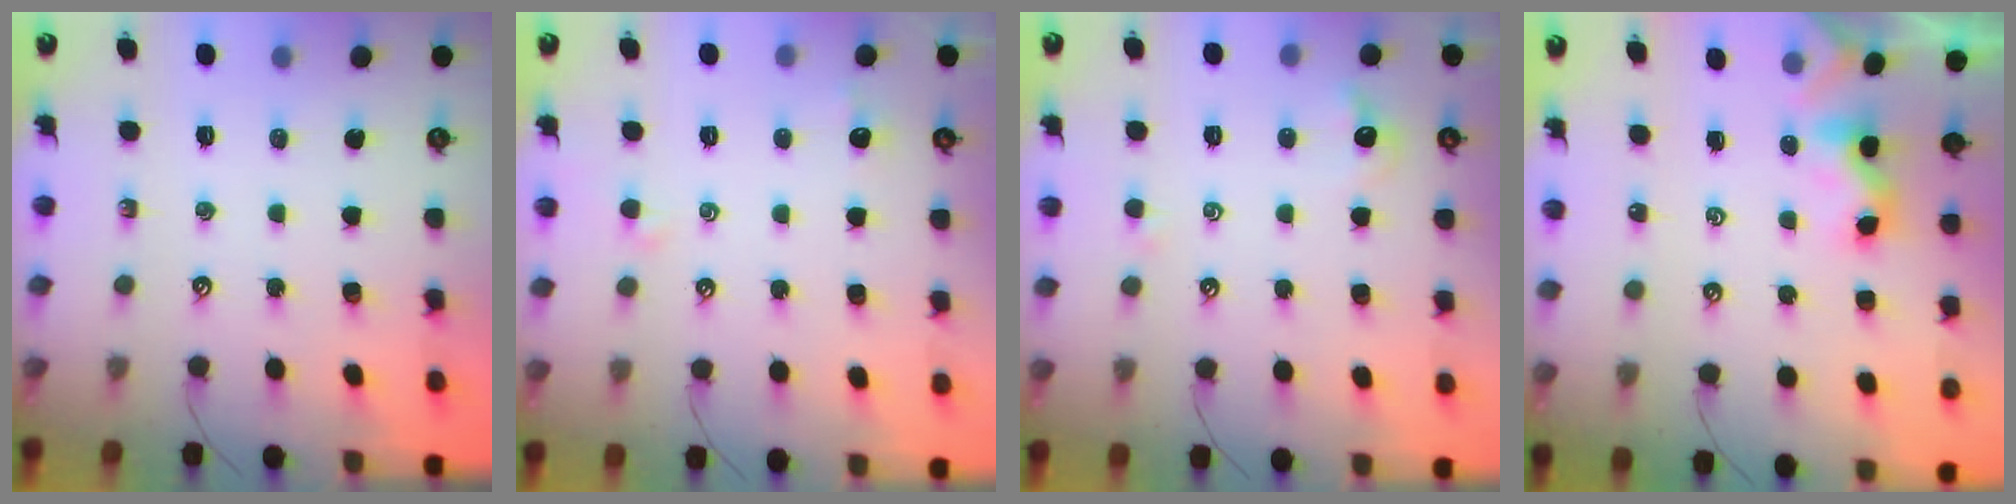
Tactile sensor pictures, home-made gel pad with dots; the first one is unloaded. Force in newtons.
{"total": 0.6, "press": 0.2, "slide": 0.6}
{"total": 0.6, "press": 0.1, "slide": 0.6}
{"total": 2.1, "press": 2.1, "slide": 0.3}